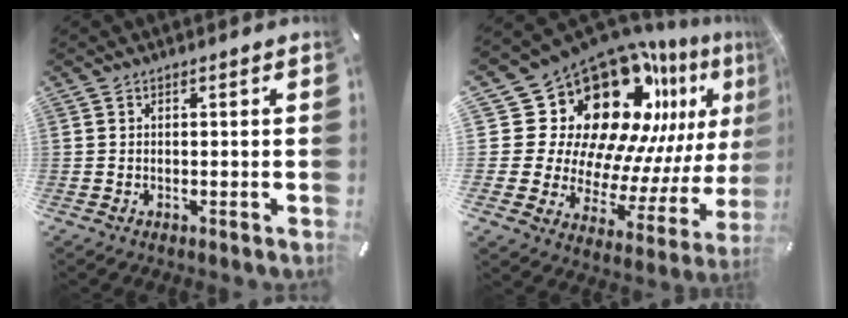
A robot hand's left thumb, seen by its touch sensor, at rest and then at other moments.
{"total": 24.5, "force": [13.7, 15.2, 13.4], "torque": [-0.221, -0.166, 0.268]}